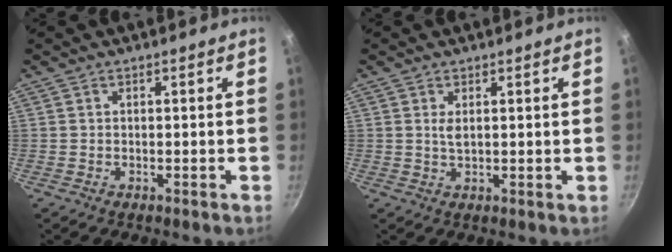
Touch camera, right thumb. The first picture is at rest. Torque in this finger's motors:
{"motor_torque": [-0.18, 0.40, 0.29, -0.02, 0.00]}